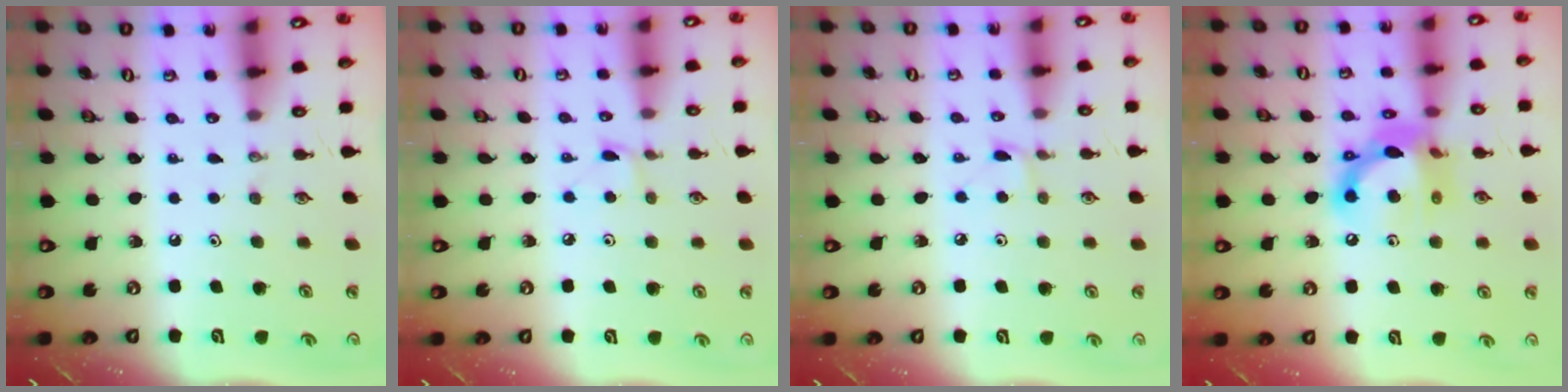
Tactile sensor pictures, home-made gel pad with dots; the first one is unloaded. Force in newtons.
{"total": 3.7, "press": 3.7, "slide": 0.4}
{"total": 3.7, "press": 3.7, "slide": 0.4}
{"total": 13.9, "press": 13.9, "slide": 0.8}